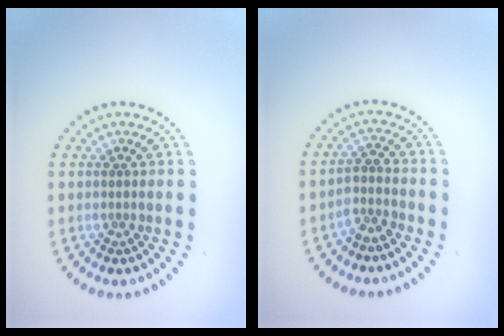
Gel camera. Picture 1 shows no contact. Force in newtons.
{"total": 1.9, "press": 1.4, "slide": 1.3}